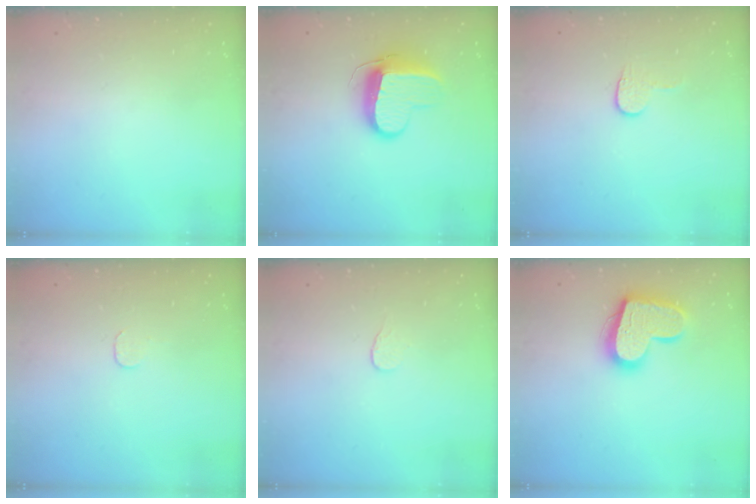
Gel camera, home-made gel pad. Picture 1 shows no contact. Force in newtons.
{"total": 10.3, "press": 10.3, "slide": 1.0}
{"total": 4.5, "press": 4.5, "slide": 0.4}
{"total": 3.5, "press": 3.5, "slide": 0.3}
{"total": 3.3, "press": 3.3, "slide": 0.4}
{"total": 16.7, "press": 16.7, "slide": 1.1}